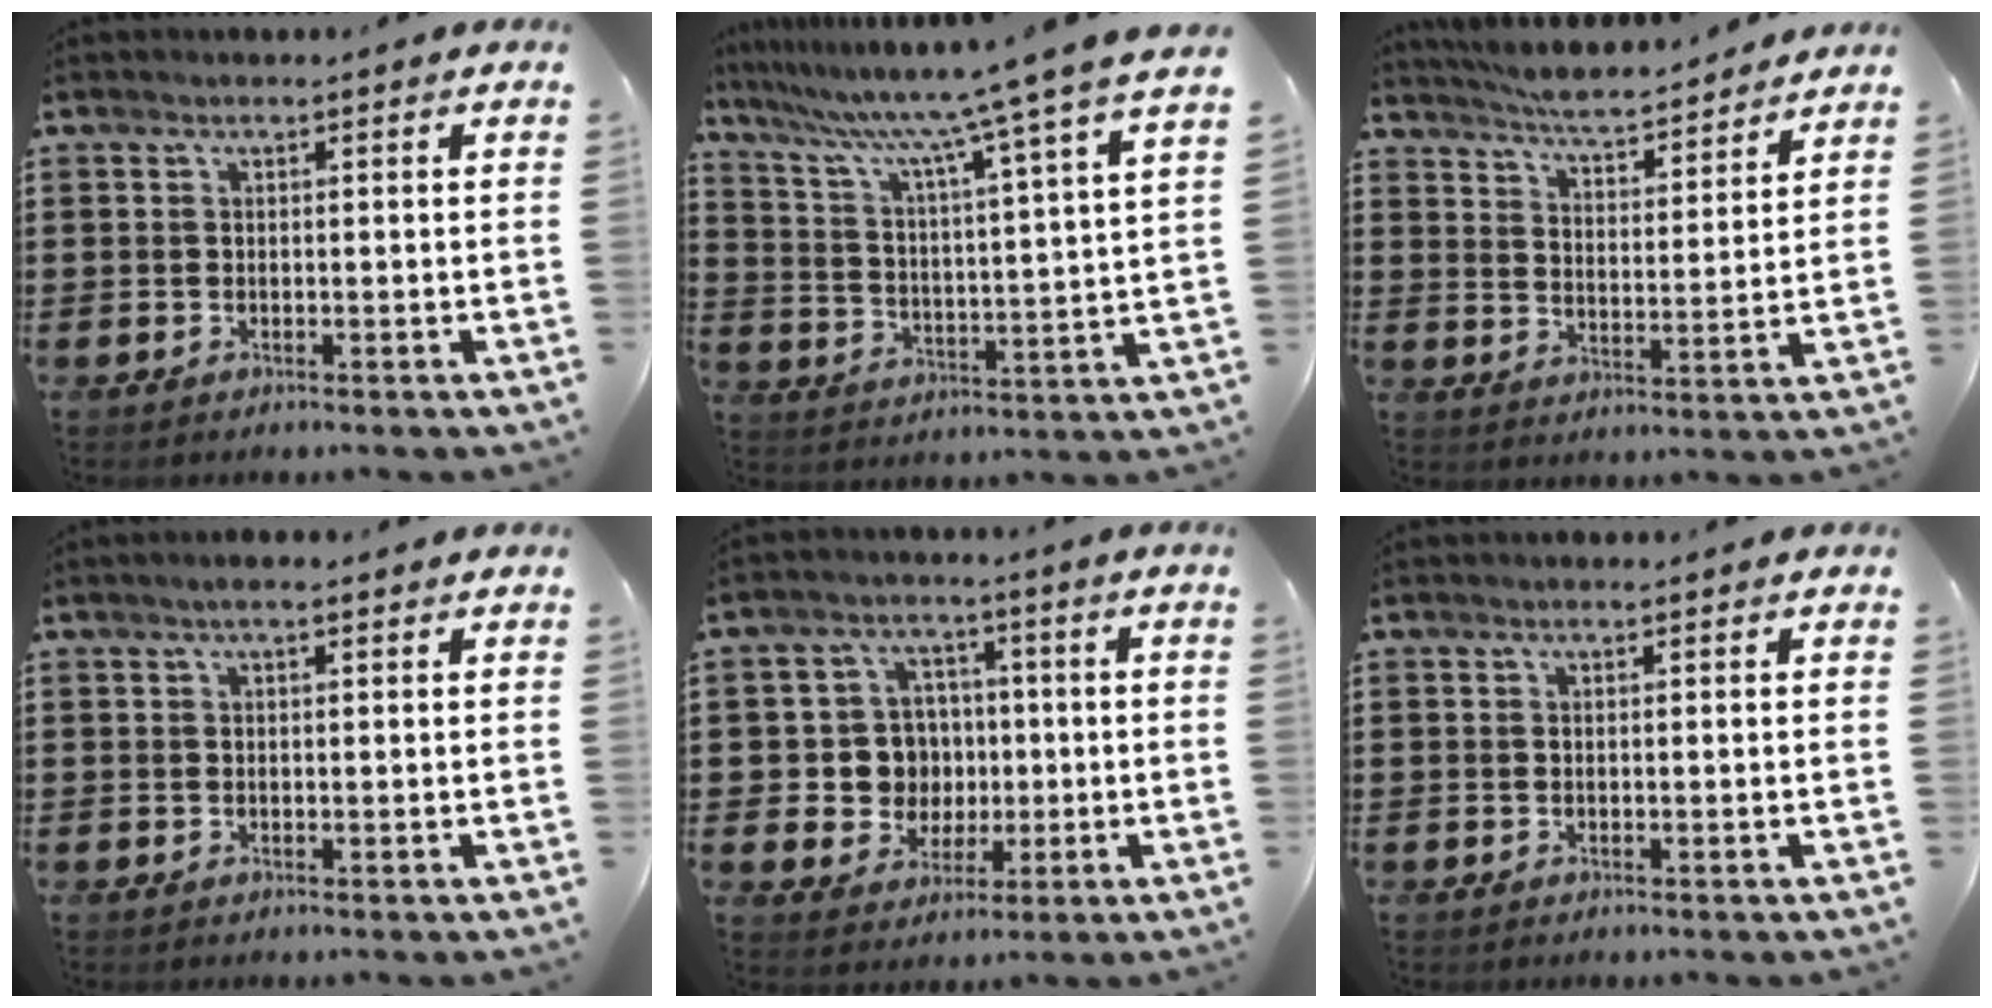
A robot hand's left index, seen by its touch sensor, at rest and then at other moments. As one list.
[{"total": 8.7, "force": [7.4, -1.6, 4.2], "torque": [-0.114, -0.058, 0.111]}, {"total": 5.0, "force": [5.0, -0.1, 0.8], "torque": [-0.040, -0.034, 0.085]}, {"total": 1.3, "force": [0.6, 0.3, 1.1], "torque": [-0.022, 0.003, 0.010]}, {"total": 7.4, "force": [0.3, 7.1, 1.9], "torque": [-0.061, 0.015, 0.011]}, {"total": 0.0}]